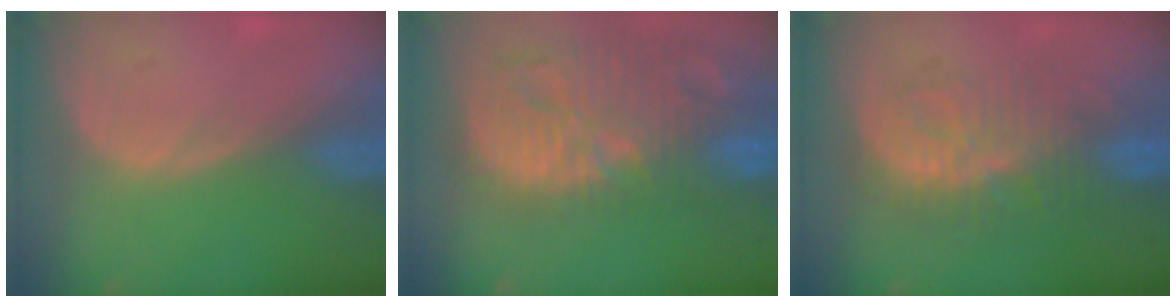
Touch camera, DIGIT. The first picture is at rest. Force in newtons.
{"total": 14.7, "press": 12.8, "slide": 7.2}
{"total": 9.4, "press": 9.2, "slide": 2.2}